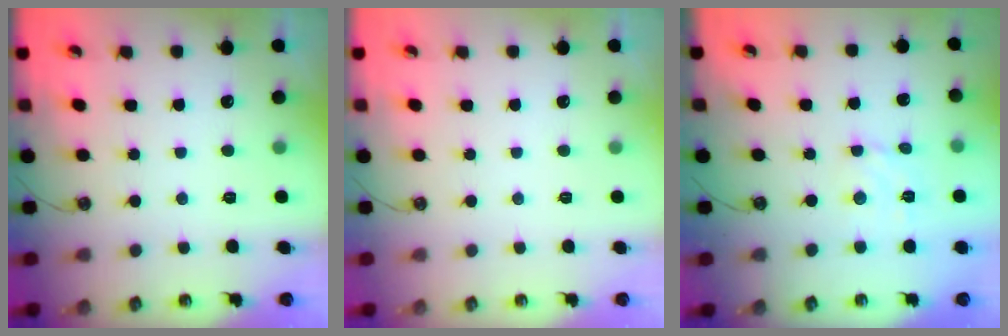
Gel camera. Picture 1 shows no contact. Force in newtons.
{"total": 0.0}
{"total": 3.4, "press": 3.3, "slide": 0.2}